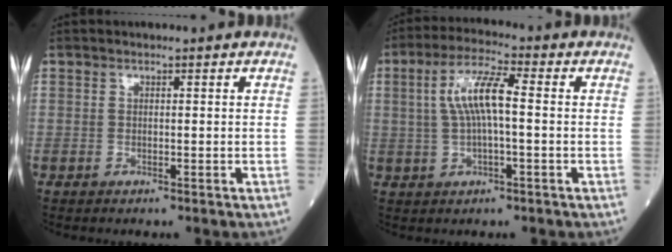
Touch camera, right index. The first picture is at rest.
{"total": 7.6, "force": [0.7, 1.5, 7.4], "torque": [-0.154, 0.020, 0.012]}